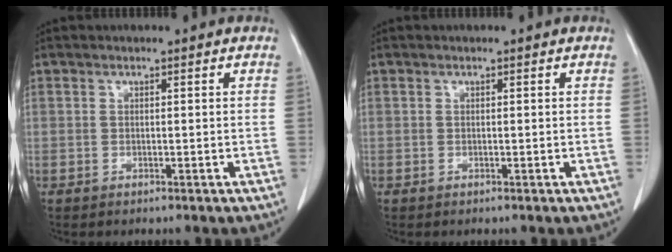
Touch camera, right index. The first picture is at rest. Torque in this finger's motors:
{"motor_torque": [0.00, 0.00, 0.00, 0.00]}